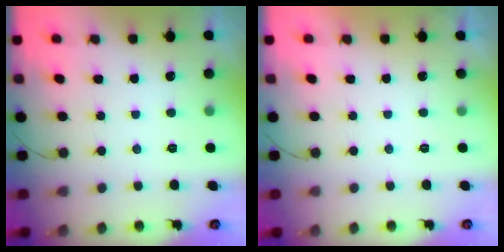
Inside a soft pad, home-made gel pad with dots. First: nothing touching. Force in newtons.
{"total": 2.3, "press": 2.3, "slide": 0.3}